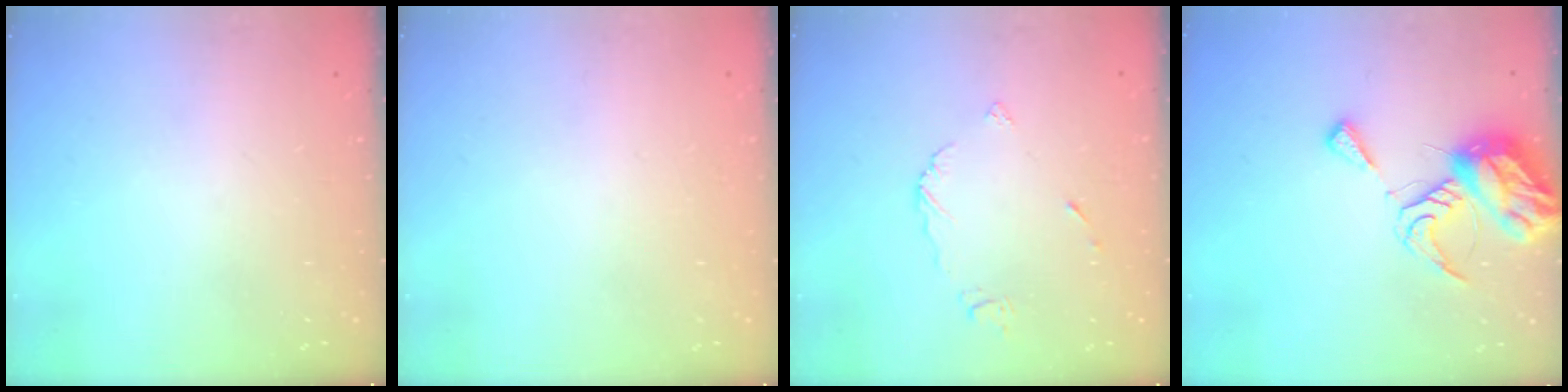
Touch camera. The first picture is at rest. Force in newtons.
{"total": 2.0, "press": 2.0, "slide": 0.1}
{"total": 4.6, "press": 4.6, "slide": 0.0}
{"total": 9.8, "press": 9.7, "slide": 1.2}